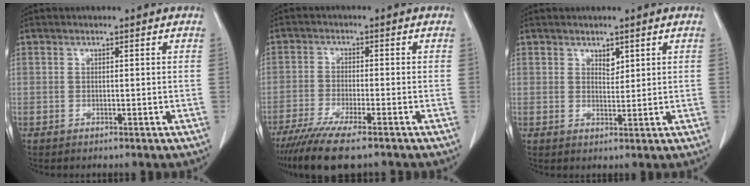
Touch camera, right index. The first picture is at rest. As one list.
[{"total": 9.5, "force": [-7.3, 0.8, 6.0], "torque": [-0.099, -0.023, -0.120]}, {"total": 1.7, "force": [1.2, 0.9, 0.9], "torque": [-0.014, -0.005, 0.023]}]